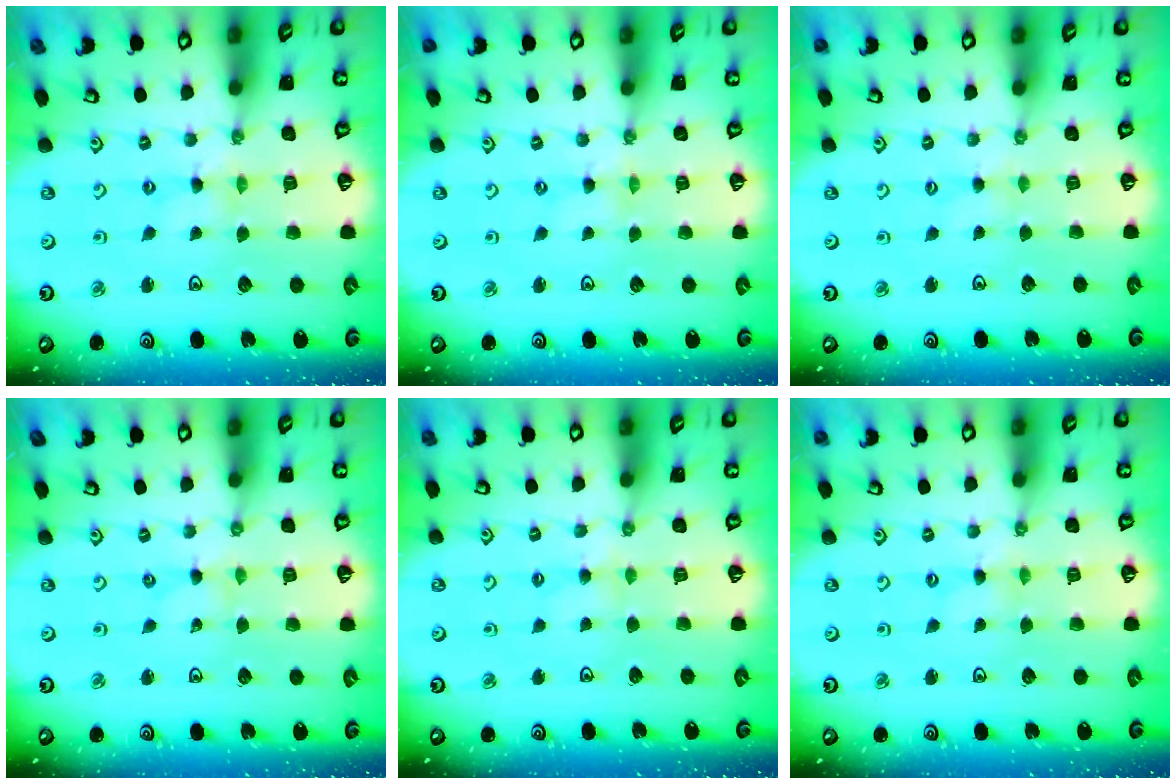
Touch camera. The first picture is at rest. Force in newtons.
{"total": 0.0}
{"total": 0.9, "press": 0.9, "slide": 0.1}
{"total": 0.0}
{"total": 2.4, "press": 2.4, "slide": 0.5}
{"total": 0.9, "press": 0.9, "slide": 0.1}